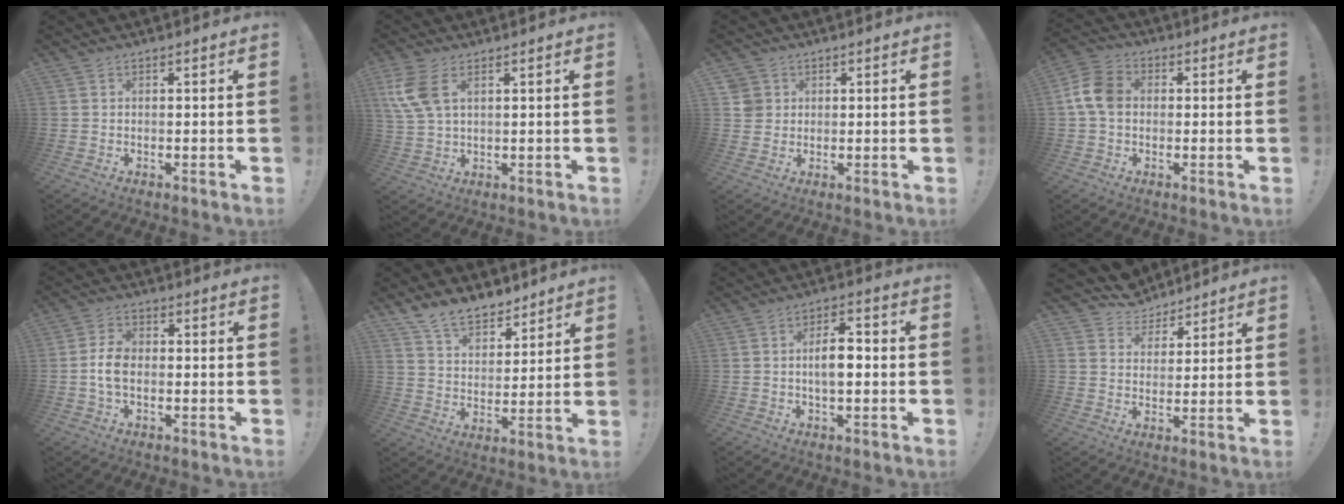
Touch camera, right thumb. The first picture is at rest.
{"total": 9.1, "force": [3.9, 4.6, 6.8], "torque": [-0.145, -0.009, 0.074]}
{"total": 4.1, "force": [1.4, 3.8, 0.7], "torque": [-0.012, 0.001, 0.029]}
{"total": 9.5, "force": [0.6, 7.0, 6.4], "torque": [-0.120, 0.014, 0.015]}
{"total": 6.7, "force": [-0.9, 4.1, 5.2], "torque": [-0.098, 0.006, -0.016]}
{"total": 10.8, "force": [8.8, 5.3, 3.2], "torque": [-0.062, -0.063, 0.172]}
{"total": 7.3, "force": [-0.8, 3.7, 6.2], "torque": [-0.107, 0.005, -0.022]}
{"total": 7.4, "force": [6.2, 4.0, 0.2], "torque": [-0.011, -0.054, 0.122]}